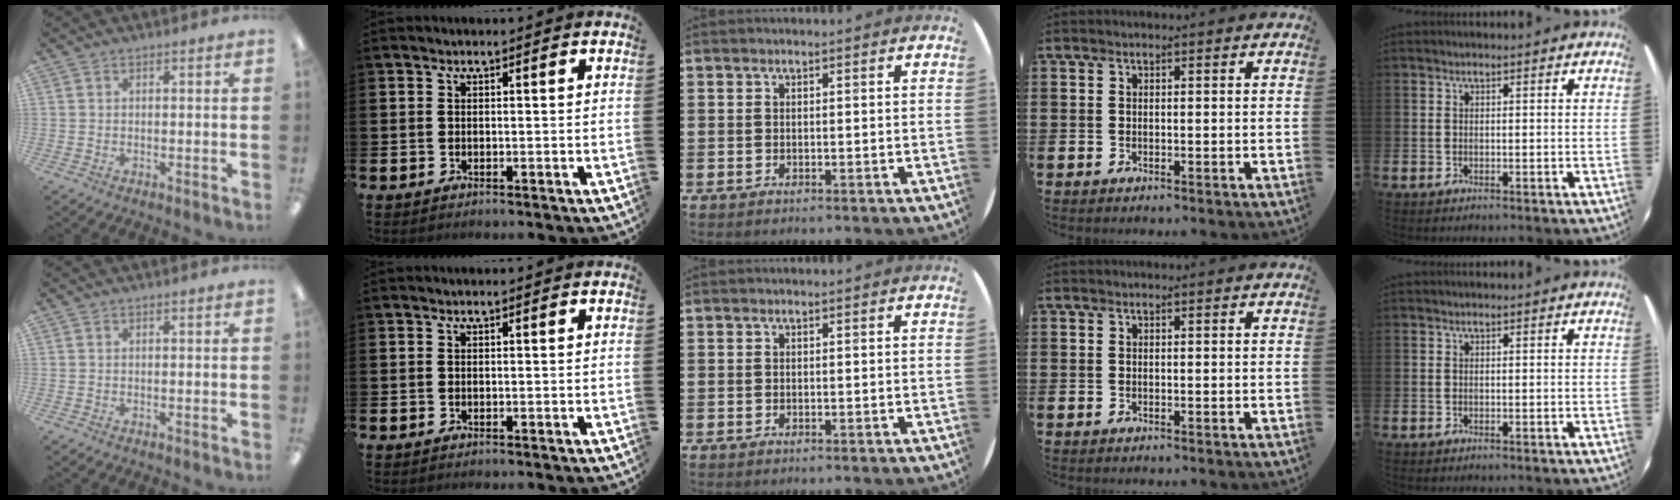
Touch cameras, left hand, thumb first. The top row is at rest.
{}